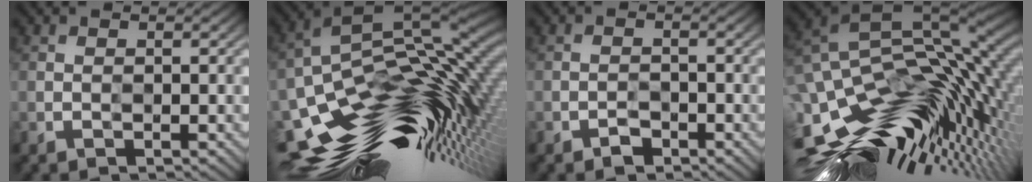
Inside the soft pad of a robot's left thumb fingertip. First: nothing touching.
{"total": 17.9, "force": [-6.8, 8.7, 14.0], "torque": [-0.254, -0.019, -0.115]}
{"total": 1.4, "force": [-1.3, 0.3, -0.3], "torque": [0.012, 0.005, -0.025]}
{"total": 17.4, "force": [-2.7, 10.1, 13.9], "torque": [-0.258, -0.023, -0.034]}